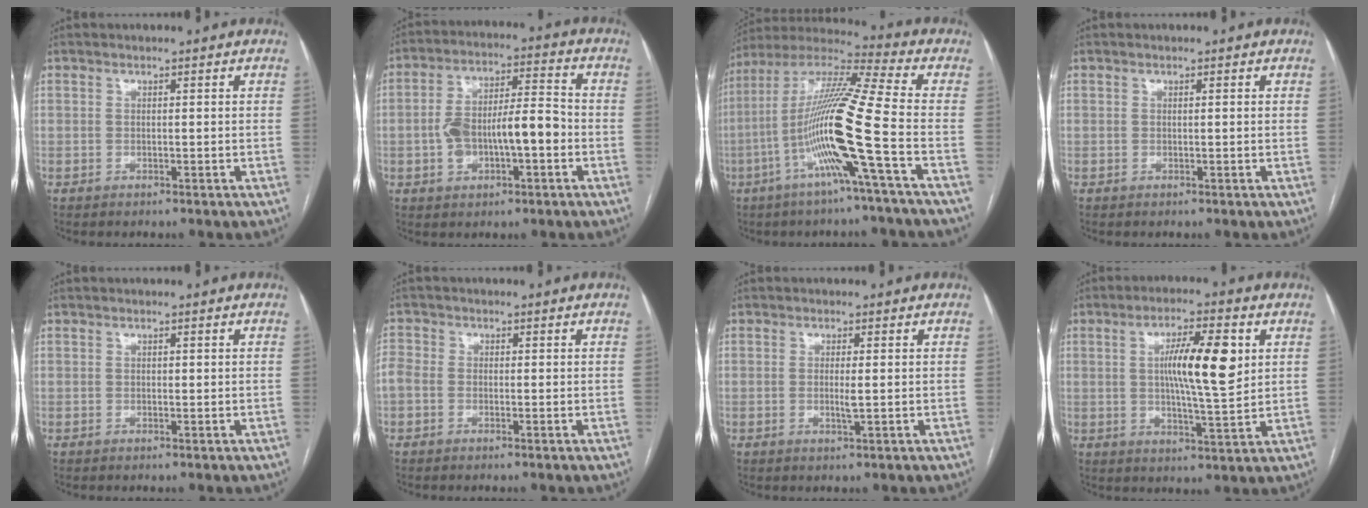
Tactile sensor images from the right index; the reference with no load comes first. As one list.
[{"total": 10.9, "force": [-2.1, 3.8, 10.0], "torque": [-0.182, 0.029, -0.030]}, {"total": 16.5, "force": [-5.1, -1.7, 15.6], "torque": [-0.300, 0.000, -0.106]}, {"total": 0.0}, {"total": 0.0}, {"total": 3.5, "force": [-0.9, 2.7, 2.1], "torque": [-0.060, 0.013, -0.019]}, {"total": 1.8, "force": [0.0, 0.1, 1.8], "torque": [-0.034, -0.002, 0.001]}, {"total": 10.5, "force": [2.3, 1.5, 10.1], "torque": [-0.176, 0.003, 0.038]}]